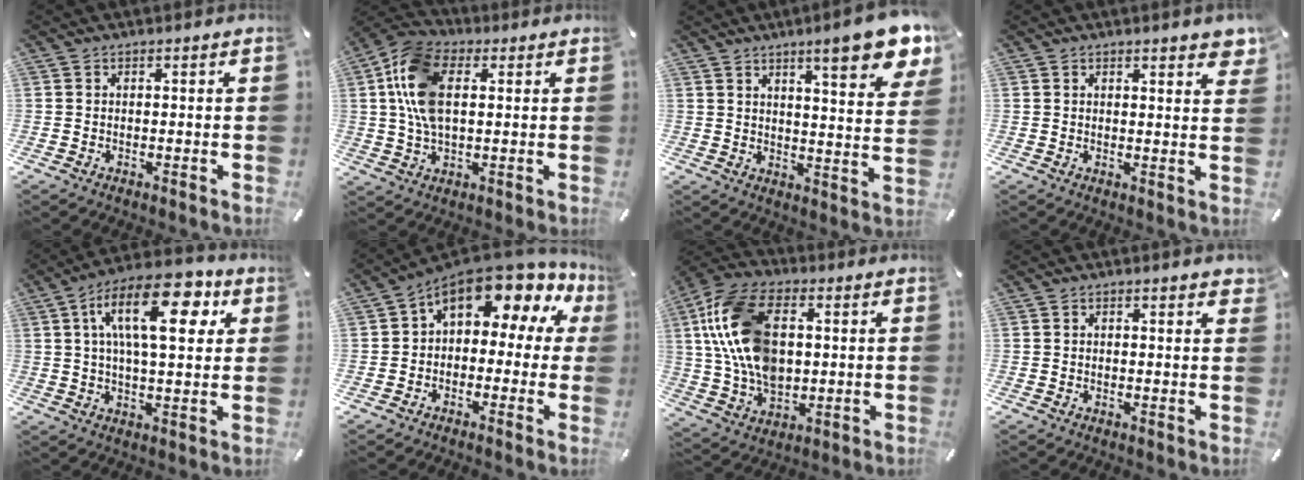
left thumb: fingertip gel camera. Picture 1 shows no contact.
{"total": 12.5, "force": [2.6, 7.6, 9.6], "torque": [-0.224, 0.004, 0.045]}
{"total": 13.0, "force": [8.9, 2.7, 9.1], "torque": [-0.131, -0.053, 0.144]}
{"total": 3.0, "force": [2.5, 0.5, 1.6], "torque": [-0.022, -0.014, 0.041]}
{"total": 18.4, "force": [6.7, 8.2, 15.0], "torque": [-0.256, -0.007, 0.102]}
{"total": 12.6, "force": [7.4, 6.1, 8.2], "torque": [-0.132, -0.054, 0.127]}
{"total": 17.5, "force": [2.7, 11.9, 12.6], "torque": [-0.298, 0.010, 0.048]}
{"total": 1.6, "force": [1.0, 0.5, 1.1], "torque": [-0.016, -0.001, 0.017]}